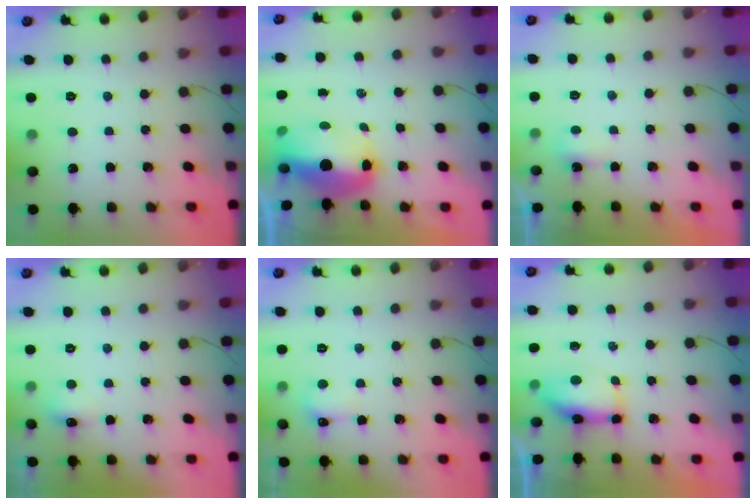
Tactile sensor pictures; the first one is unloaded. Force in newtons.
{"total": 10.5, "press": 10.4, "slide": 1.6}
{"total": 2.3, "press": 2.1, "slide": 0.8}
{"total": 5.1, "press": 5.0, "slide": 1.3}
{"total": 4.9, "press": 4.7, "slide": 1.4}
{"total": 6.8, "press": 6.7, "slide": 0.9}